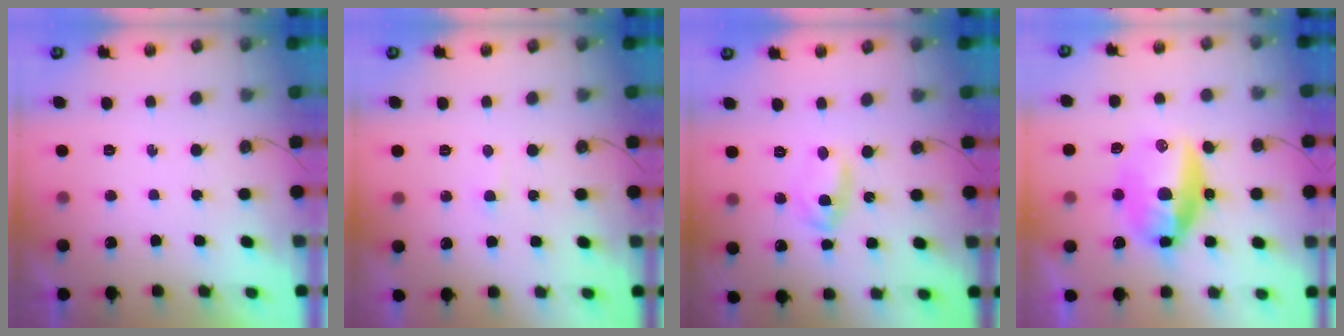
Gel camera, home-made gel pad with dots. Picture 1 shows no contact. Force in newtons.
{"total": 1.4, "press": 1.4, "slide": 0.3}
{"total": 6.0, "press": 6.0, "slide": 0.3}
{"total": 17.5, "press": 15.4, "slide": 8.3}